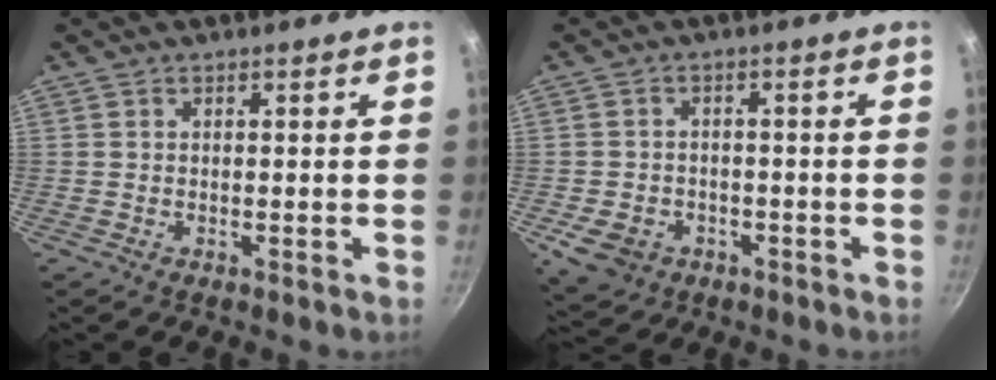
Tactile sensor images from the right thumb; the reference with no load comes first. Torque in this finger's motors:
{"motor_torque": [0.39, 0.66, 0.59, -0.43, 0.11]}